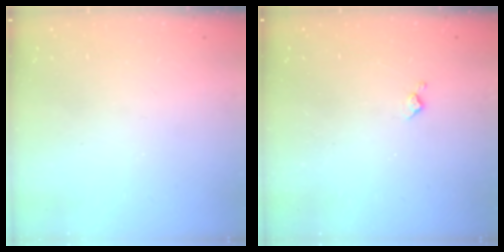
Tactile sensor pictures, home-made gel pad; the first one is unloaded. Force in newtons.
{"total": 3.0, "press": 3.0, "slide": 0.6}